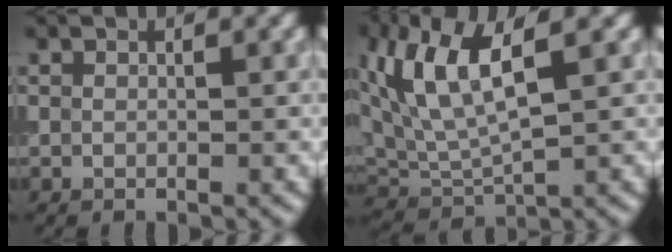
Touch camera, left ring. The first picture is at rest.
{"total": 8.5, "force": [3.4, 3.2, 7.2], "torque": [-0.152, 0.007, 0.060]}